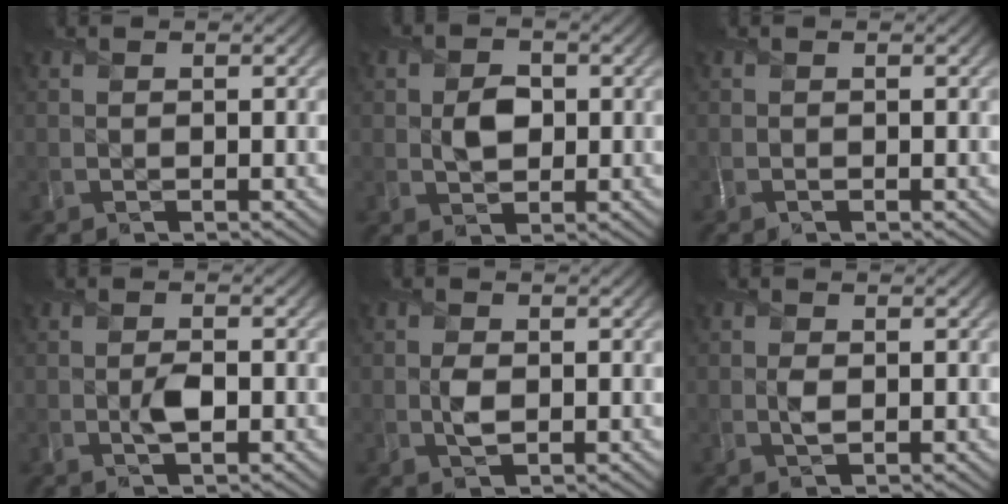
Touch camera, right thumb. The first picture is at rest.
{"total": 3.2, "force": [0.2, 2.5, 2.1], "torque": [-0.044, 0.000, 0.001]}
{"total": 0.0}
{"total": 2.2, "force": [-0.5, 1.1, 1.9], "torque": [-0.038, -0.002, -0.008]}
{"total": 2.0, "force": [0.1, 1.3, 1.5], "torque": [-0.035, -0.001, 0.002]}
{"total": 1.3, "force": [0.2, 0.8, 1.0], "torque": [-0.023, 0.000, 0.003]}